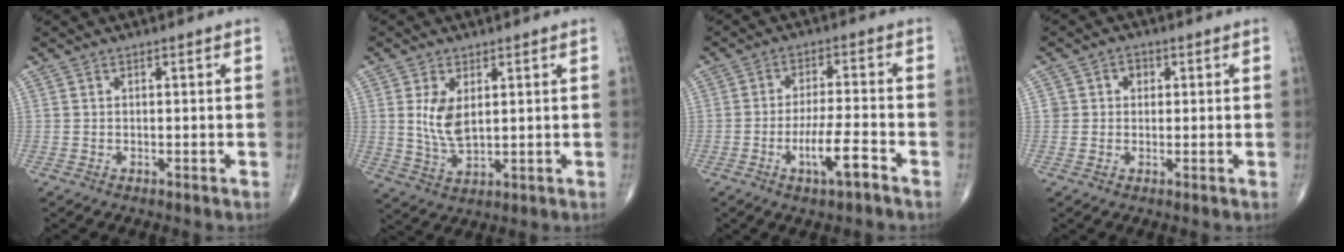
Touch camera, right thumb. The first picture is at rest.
{"total": 6.5, "force": [1.6, 3.3, 5.3], "torque": [-0.100, -0.015, 0.040]}
{"total": 7.6, "force": [-3.7, 1.4, 6.5], "torque": [-0.120, 0.022, -0.063]}
{"total": 2.8, "force": [0.7, 2.5, 1.0], "torque": [0.006, 0.002, 0.007]}